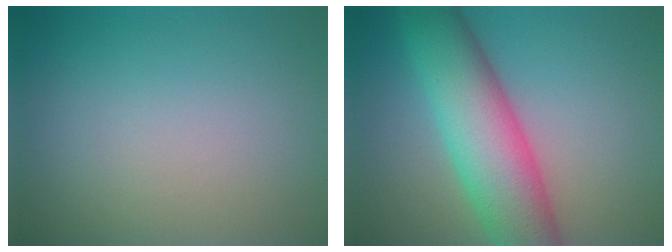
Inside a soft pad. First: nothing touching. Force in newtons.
{"total": 9.6, "press": 9.6, "slide": 0.2}